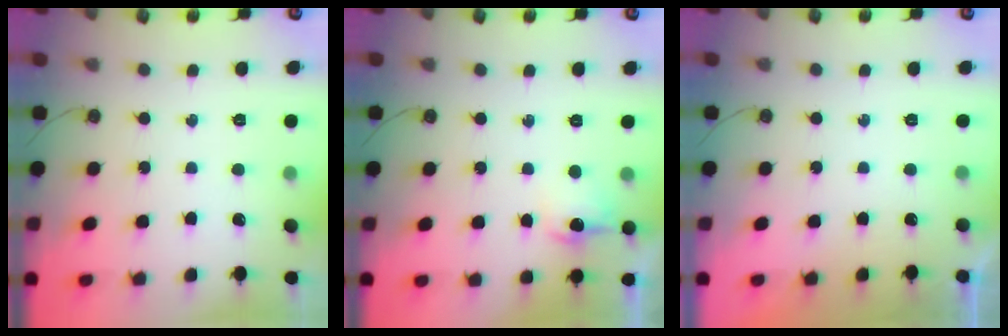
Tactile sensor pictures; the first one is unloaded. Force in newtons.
{"total": 8.4, "press": 8.3, "slide": 0.8}
{"total": 0.0}